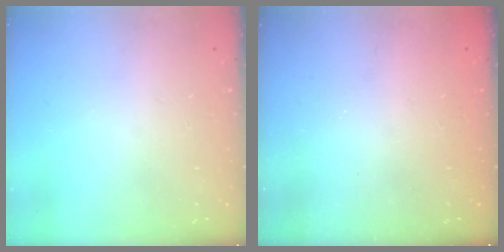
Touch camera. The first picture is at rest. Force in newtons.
{"total": 2.3, "press": 2.2, "slide": 0.8}